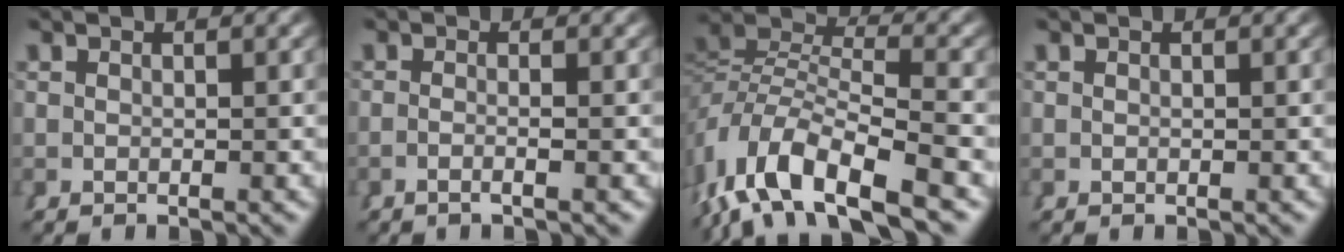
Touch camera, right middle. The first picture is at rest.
{"total": 1.4, "force": [-0.8, -0.6, 1.0], "torque": [-0.027, -0.002, -0.016]}
{"total": 9.0, "force": [-2.4, 5.4, 6.8], "torque": [-0.151, -0.021, -0.030]}
{"total": 0.0}